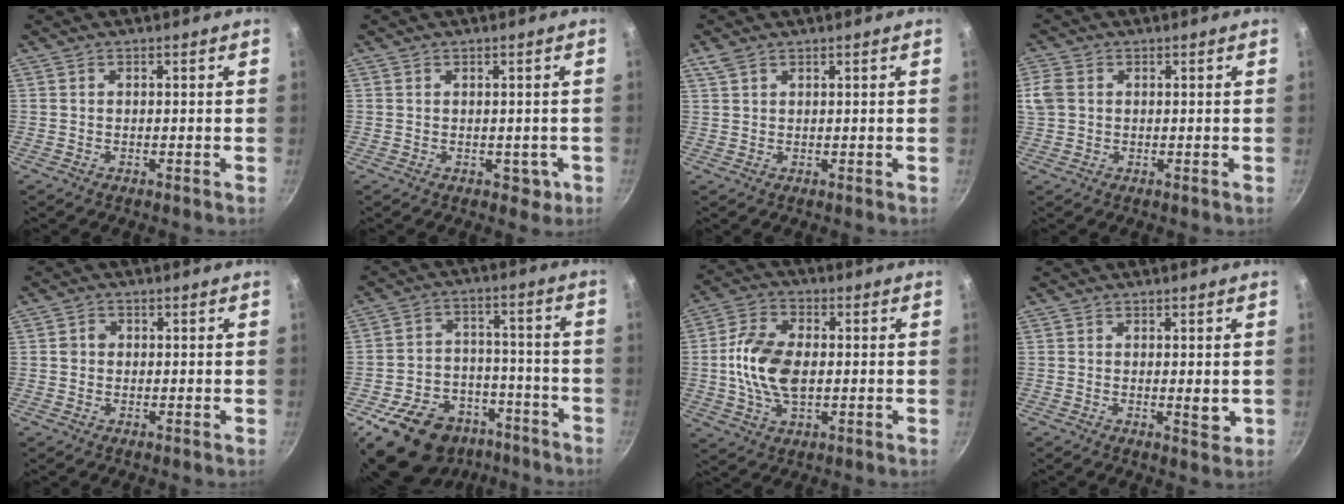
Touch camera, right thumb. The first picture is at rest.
{"total": 2.6, "force": [-0.4, 2.1, 1.4], "torque": [0.000, 0.007, 0.005]}
{"total": 2.1, "force": [1.4, 1.1, 1.1], "torque": [-0.022, 0.000, 0.035]}
{"total": 4.5, "force": [0.6, 3.6, 2.6], "torque": [-0.053, 0.001, 0.011]}
{"total": 1.9, "force": [0.1, 1.8, 0.7], "torque": [-0.003, 0.005, -0.001]}
{"total": 19.2, "force": [-13.1, 12.0, 7.0], "torque": [-0.090, 0.090, -0.190]}
{"total": 11.8, "force": [-0.2, 7.1, 9.4], "torque": [-0.173, 0.014, -0.012]}
{"total": 2.7, "force": [0.1, 1.0, 2.5], "torque": [-0.036, -0.009, 0.003]}